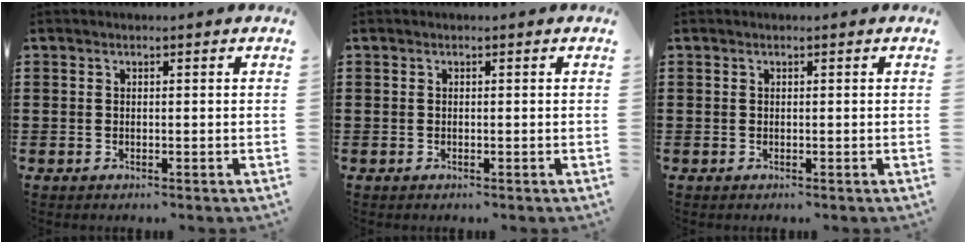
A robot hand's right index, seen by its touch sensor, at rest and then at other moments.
{"total": 0.0}
{"total": 0.0}